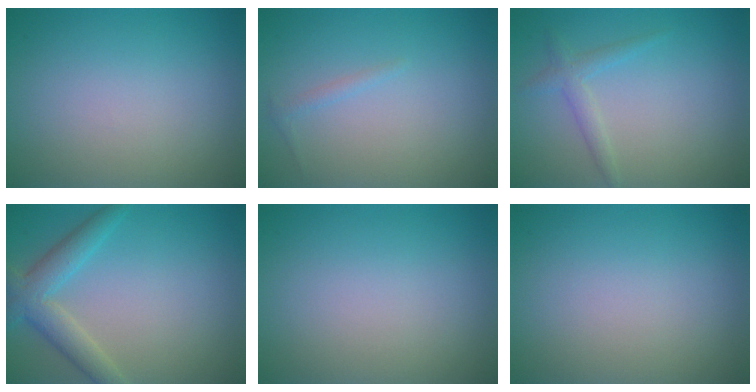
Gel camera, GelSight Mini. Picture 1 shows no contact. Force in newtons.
{"total": 0.6, "press": 0.6, "slide": 0.1}
{"total": 1.6, "press": 1.6, "slide": 0.1}
{"total": 3.8, "press": 3.8, "slide": 0.2}
{"total": 0.0}
{"total": 0.0}